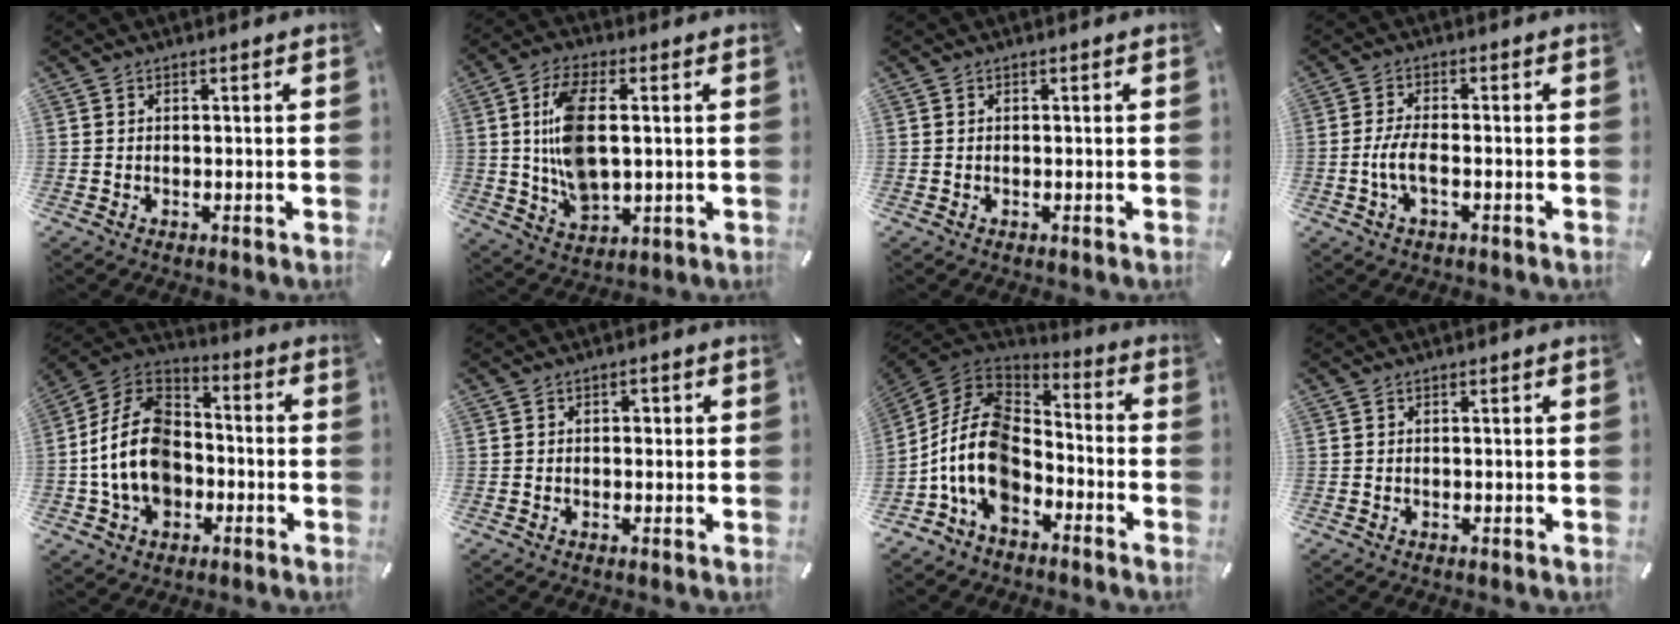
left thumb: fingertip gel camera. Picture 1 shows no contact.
{"total": 13.0, "force": [1.4, 6.9, 10.9], "torque": [-0.231, -0.004, 0.025]}
{"total": 0.0}
{"total": 5.5, "force": [-1.6, 2.2, 4.8], "torque": [-0.109, -0.001, -0.032]}
{"total": 15.0, "force": [-3.7, 11.6, 8.8], "torque": [-0.217, 0.019, -0.070]}
{"total": 1.5, "force": [-0.2, 1.2, 0.8], "torque": [-0.009, 0.004, -0.008]}
{"total": 15.6, "force": [-6.5, 10.7, 9.3], "torque": [-0.208, 0.028, -0.119]}
{"total": 0.0}